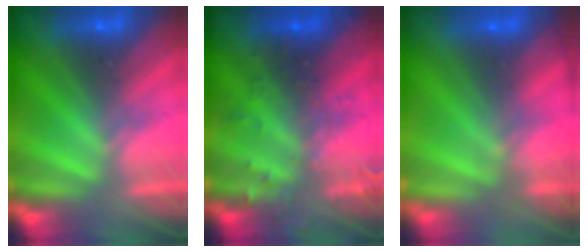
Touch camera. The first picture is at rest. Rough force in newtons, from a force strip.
{"total": 3.0}
{"total": 7.6}